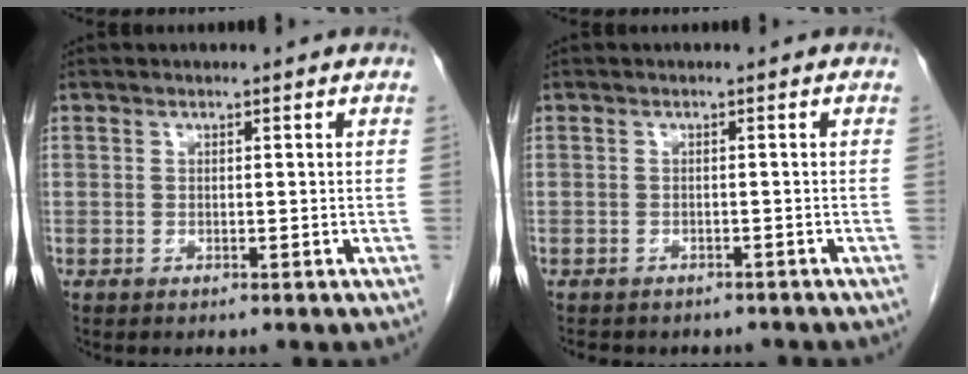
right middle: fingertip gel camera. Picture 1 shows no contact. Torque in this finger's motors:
{"motor_torque": [0.06, -0.06, 0.01, 0.03]}